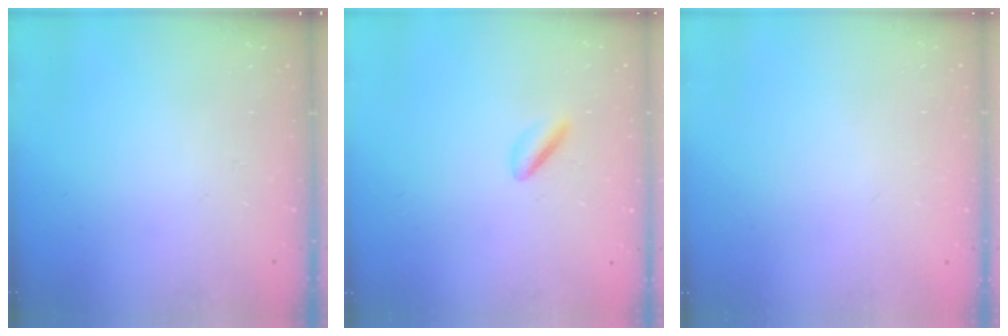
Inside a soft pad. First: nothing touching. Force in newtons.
{"total": 1.8, "press": 1.6, "slide": 0.9}
{"total": 2.0, "press": 2.0, "slide": 0.1}